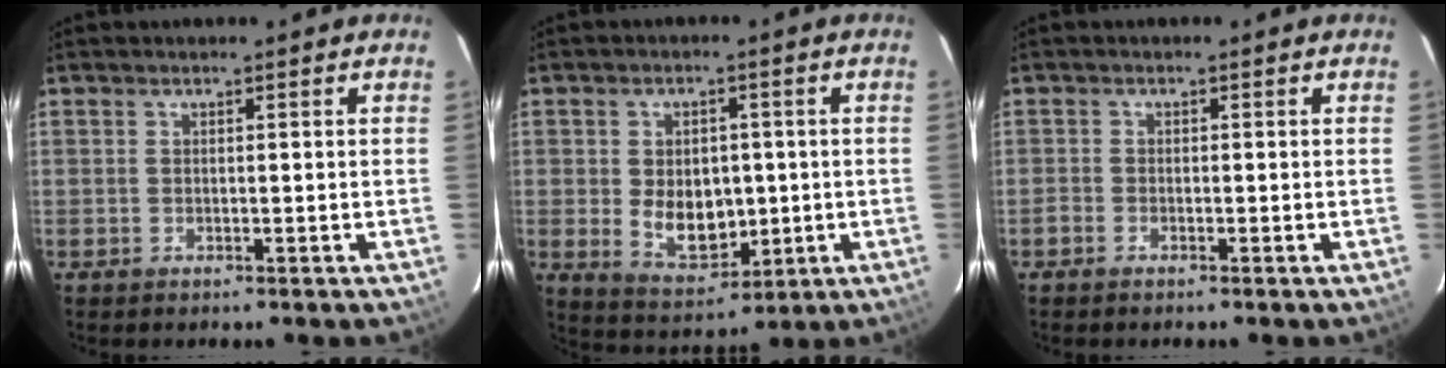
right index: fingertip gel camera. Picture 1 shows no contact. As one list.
[{"total": 9.4, "force": [-0.6, 6.6, 6.6], "torque": [-0.129, -0.010, 0.011]}, {"total": 1.3, "force": [-1.1, 0.6, 0.2], "torque": [-0.005, 0.000, -0.024]}]